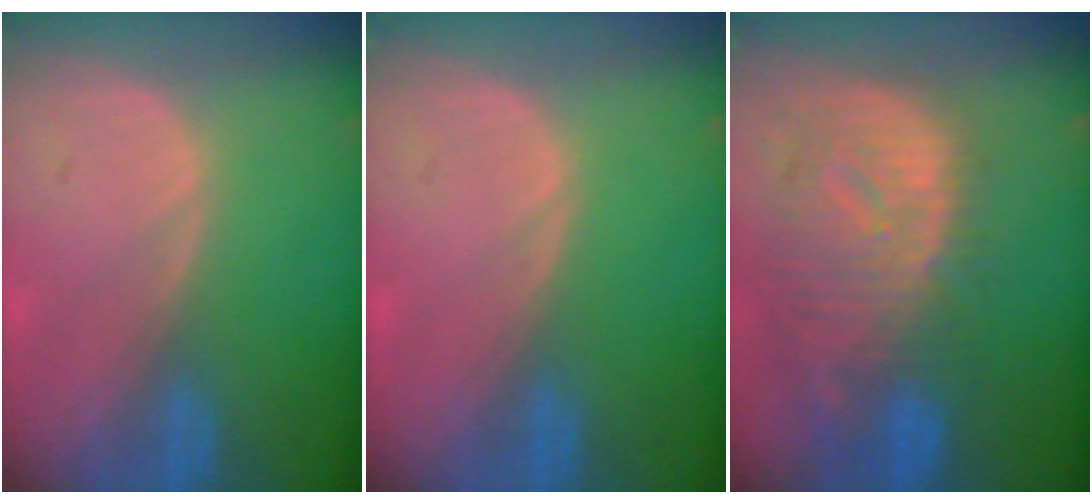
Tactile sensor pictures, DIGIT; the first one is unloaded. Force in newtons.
{"total": 0.0}
{"total": 12.4, "press": 10.8, "slide": 6.2}